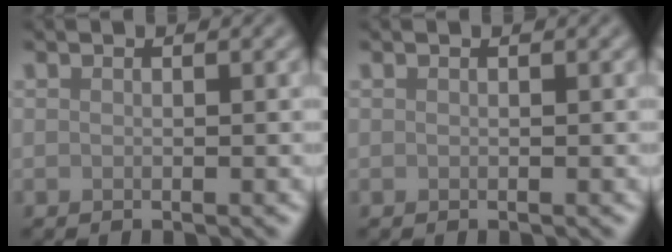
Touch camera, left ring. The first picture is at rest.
{"total": 0.0}